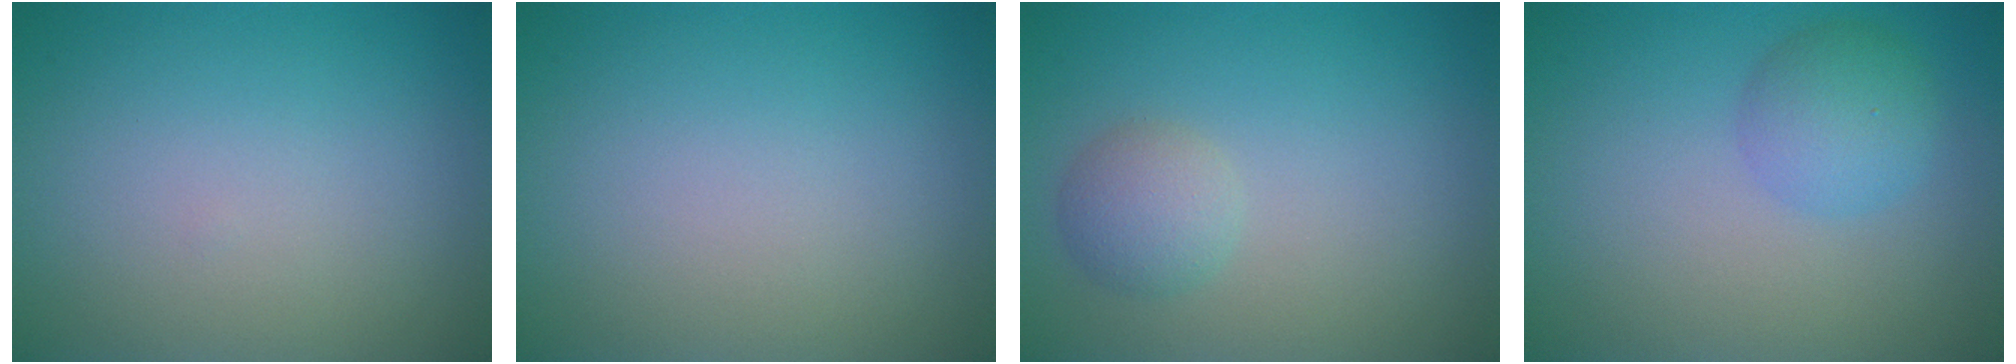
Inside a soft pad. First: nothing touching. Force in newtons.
{"total": 0.0}
{"total": 2.2, "press": 2.2, "slide": 0.1}
{"total": 3.0, "press": 2.9, "slide": 0.2}